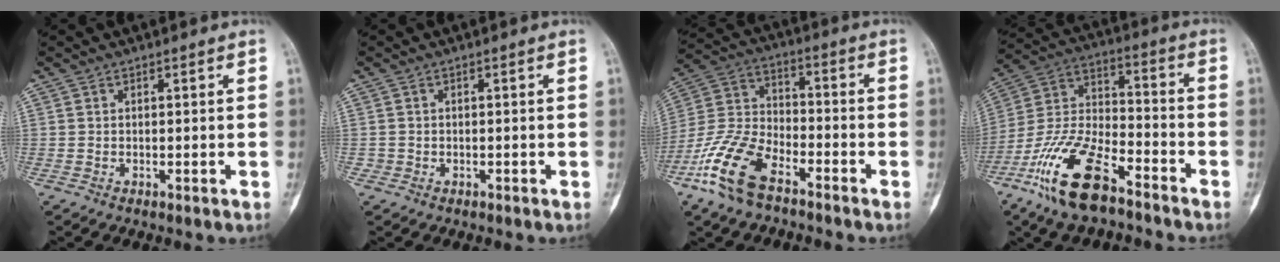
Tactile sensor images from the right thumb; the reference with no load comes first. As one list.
[{"total": 0.8, "force": [-0.3, 0.8, 0.0], "torque": [0.000, 0.005, -0.006]}, {"total": 14.3, "force": [-8.7, 6.8, 9.1], "torque": [-0.195, 0.040, -0.180]}, {"total": 17.3, "force": [-10.9, 6.5, 11.7], "torque": [-0.236, 0.059, -0.210]}]